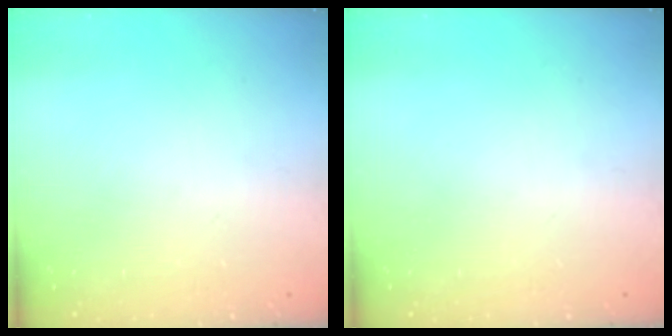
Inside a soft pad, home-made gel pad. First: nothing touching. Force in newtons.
{"total": 0.0}